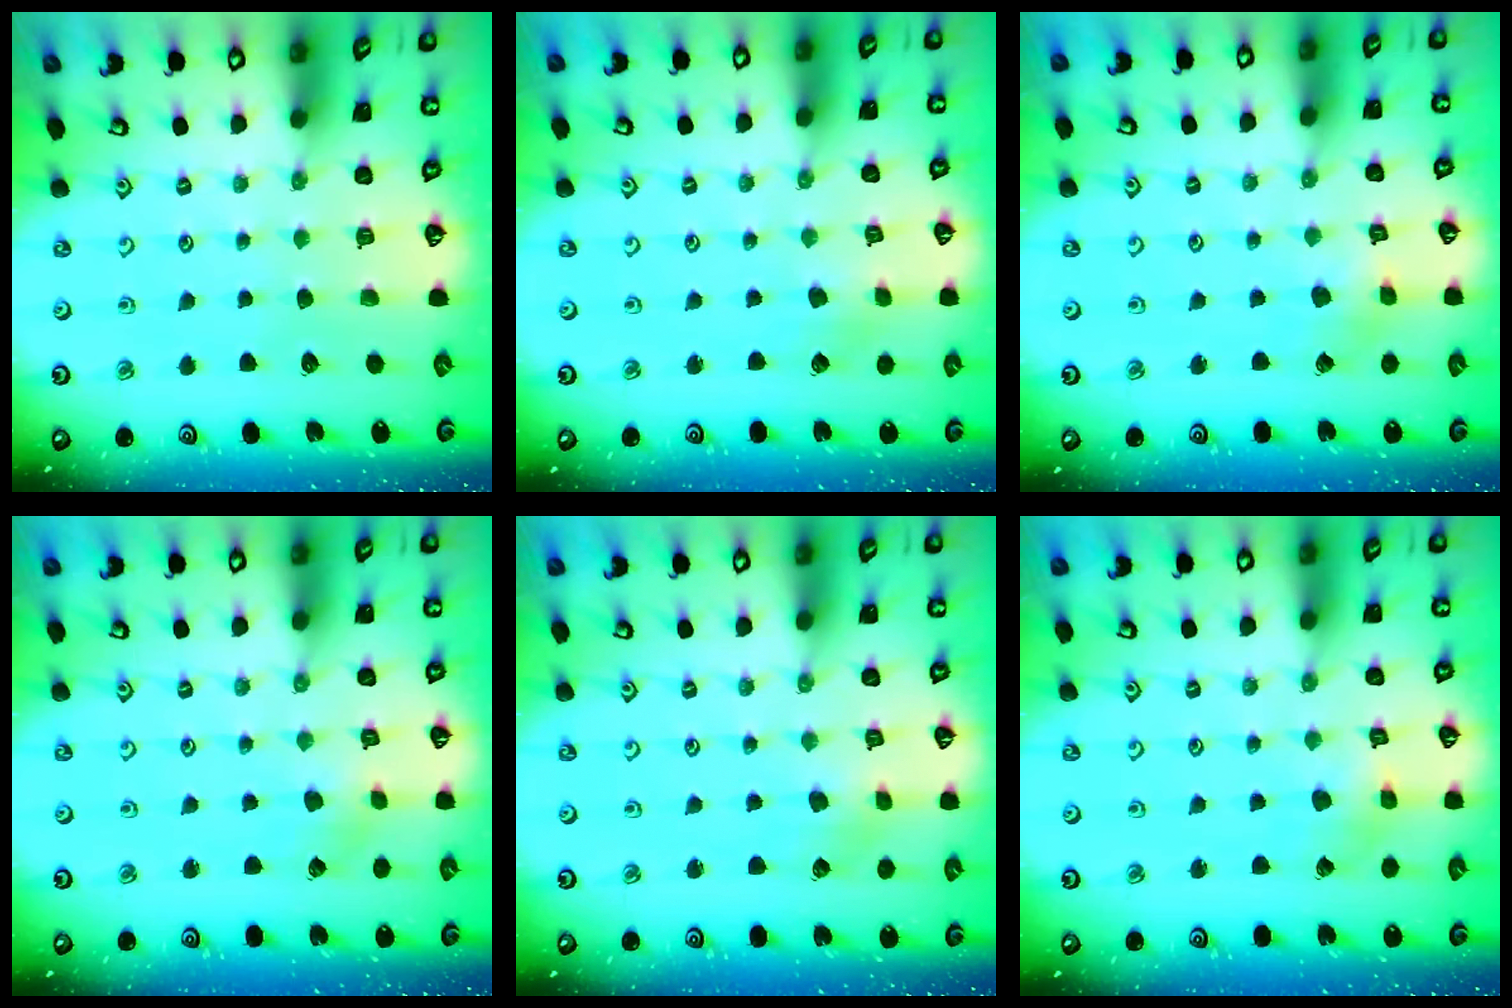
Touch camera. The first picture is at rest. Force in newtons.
{"total": 1.3, "press": 1.3, "slide": 0.1}
{"total": 2.3, "press": 2.3, "slide": 0.4}
{"total": 2.1, "press": 2.1, "slide": 0.2}
{"total": 2.3, "press": 2.3, "slide": 0.4}
{"total": 2.8, "press": 2.8, "slide": 0.1}